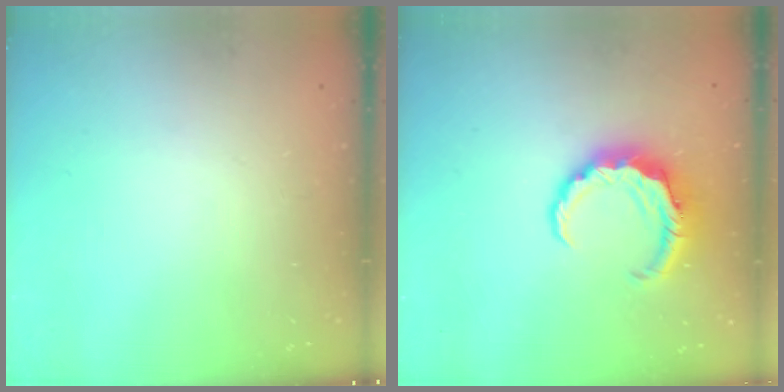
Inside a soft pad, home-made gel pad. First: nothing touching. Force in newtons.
{"total": 7.1, "press": 7.0, "slide": 1.3}